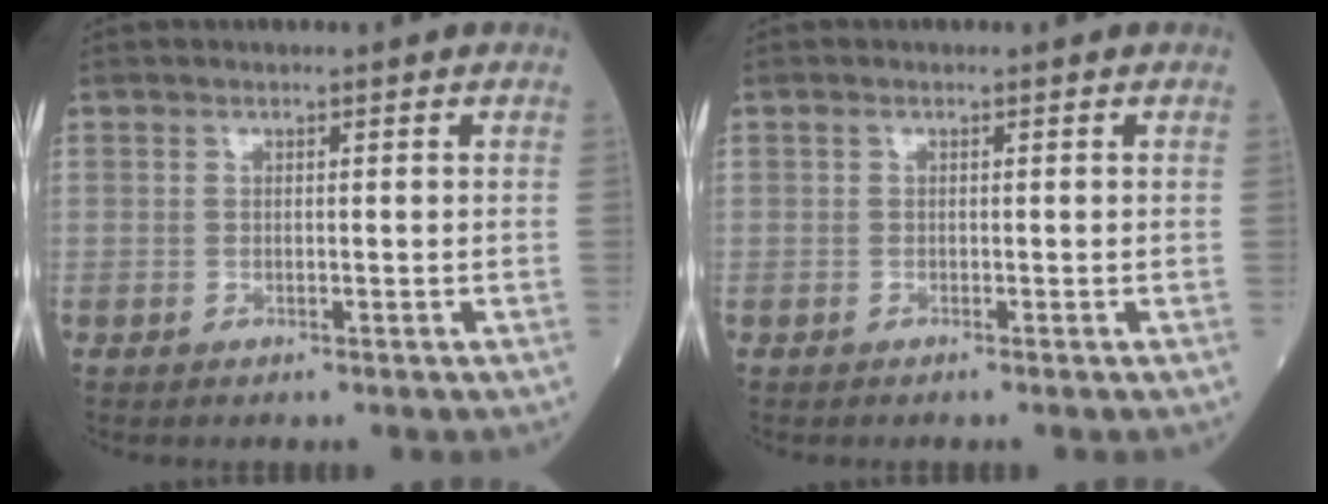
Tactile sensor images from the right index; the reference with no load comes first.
{"total": 0.0}